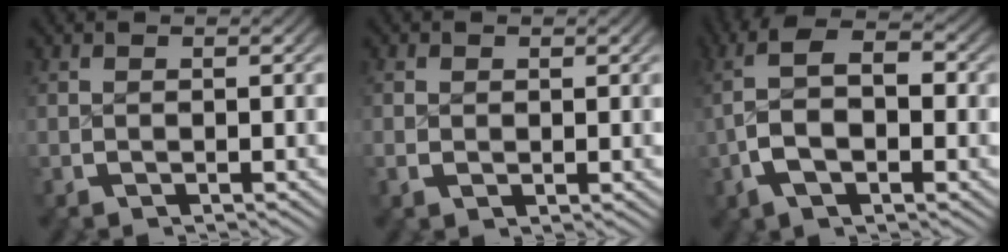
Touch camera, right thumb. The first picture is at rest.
{"total": 1.0, "force": [0.2, 0.8, 0.5], "torque": [-0.013, -0.008, 0.009]}
{"total": 8.0, "force": [0.5, 4.5, 6.6], "torque": [-0.134, -0.002, 0.005]}